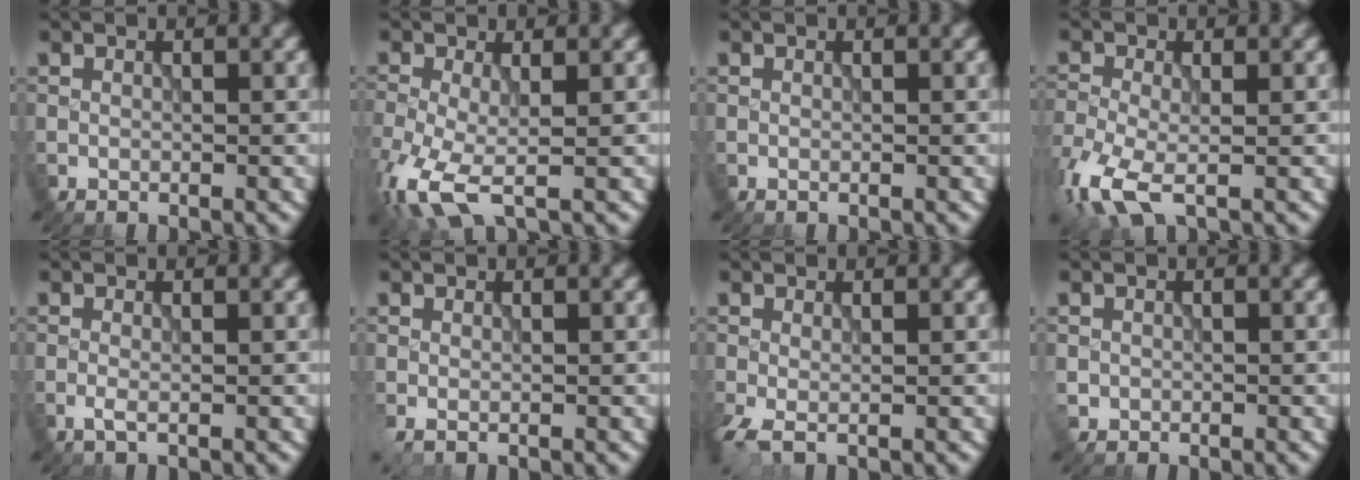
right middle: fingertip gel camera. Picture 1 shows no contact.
{"total": 6.2, "force": [-2.6, 2.7, 5.0], "torque": [-0.124, -0.019, -0.055]}
{"total": 0.0}
{"total": 6.0, "force": [-2.9, 2.8, 4.4], "torque": [-0.106, -0.015, -0.067]}
{"total": 0.8, "force": [-0.2, 0.0, 0.8], "torque": [-0.016, -0.003, -0.008]}
{"total": 0.9, "force": [0.1, 0.2, 0.8], "torque": [-0.020, 0.000, 0.000]}
{"total": 2.2, "force": [-0.6, 0.8, 1.9], "torque": [-0.050, -0.006, -0.014]}
{"total": 0.9, "force": [0.0, 0.9, 0.0], "torque": [0.000, -0.003, -0.001]}